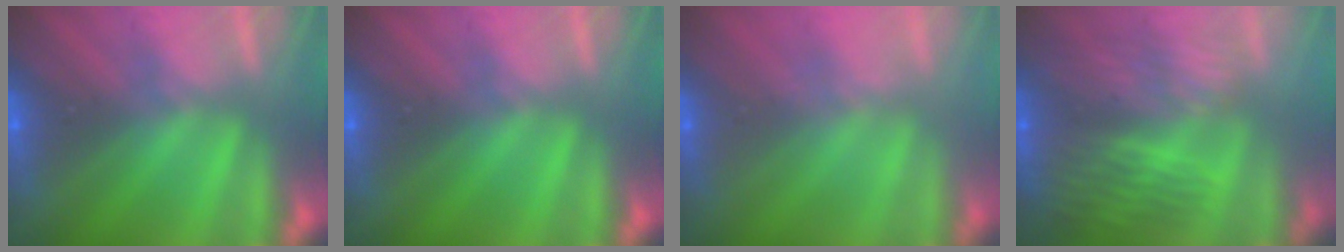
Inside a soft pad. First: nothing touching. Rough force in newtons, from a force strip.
{"total": 0.0}
{"total": 2.4}
{"total": 6.5}